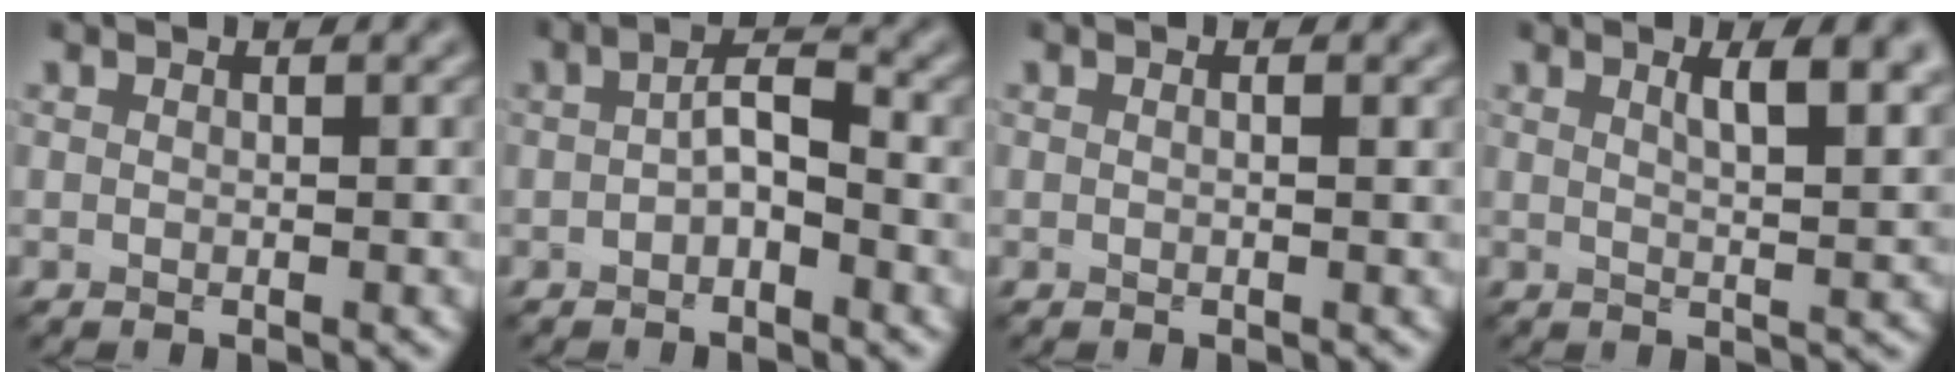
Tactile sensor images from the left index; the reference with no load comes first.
{"total": 2.7, "force": [-0.5, 1.1, 2.4], "torque": [-0.040, 0.009, -0.016]}
{"total": 0.5, "force": [0.2, 0.1, 0.5], "torque": [-0.008, 0.000, 0.000]}
{"total": 5.9, "force": [2.5, 2.0, 5.0], "torque": [-0.047, 0.008, 0.028]}